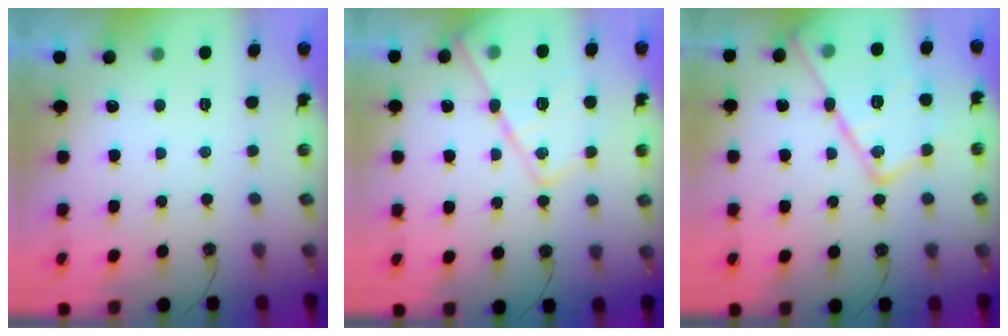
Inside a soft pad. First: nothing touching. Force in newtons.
{"total": 18.2, "press": 18.1, "slide": 1.6}
{"total": 22.5, "press": 22.4, "slide": 2.1}